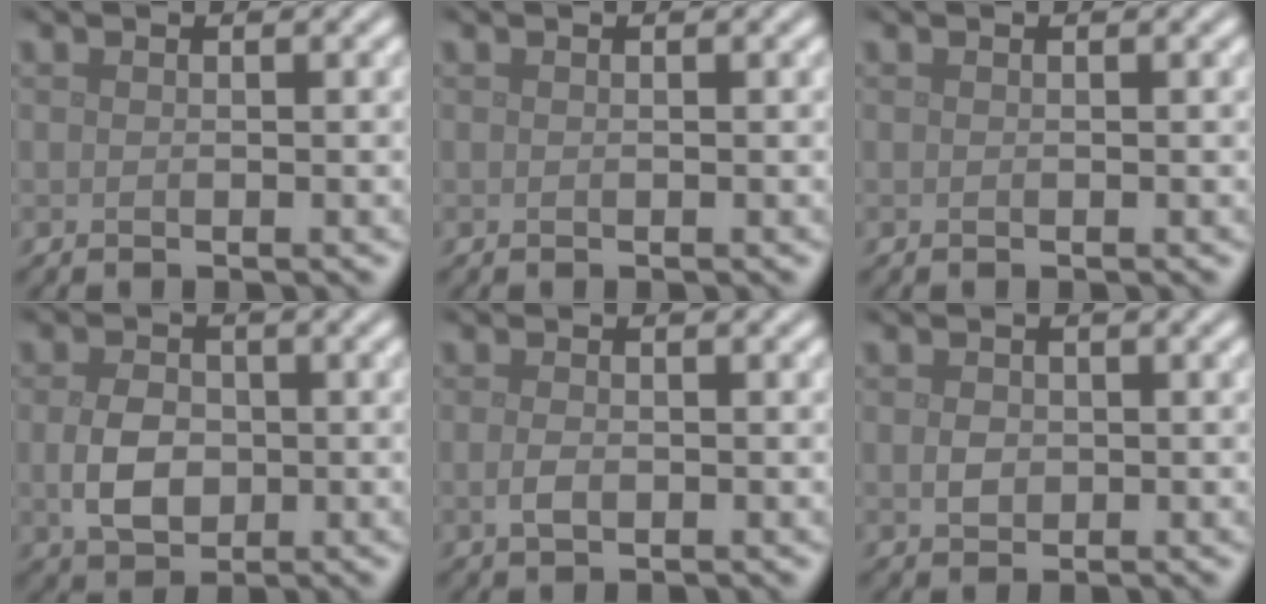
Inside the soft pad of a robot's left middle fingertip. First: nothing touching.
{"total": 0.0}
{"total": 0.0}
{"total": 3.7, "force": [-0.3, 2.7, 2.5], "torque": [-0.053, -0.003, -0.008]}
{"total": 1.3, "force": [-0.2, 0.8, 1.0], "torque": [-0.023, -0.001, -0.005]}
{"total": 1.4, "force": [0.0, 1.2, 0.8], "torque": [-0.015, -0.002, -0.002]}